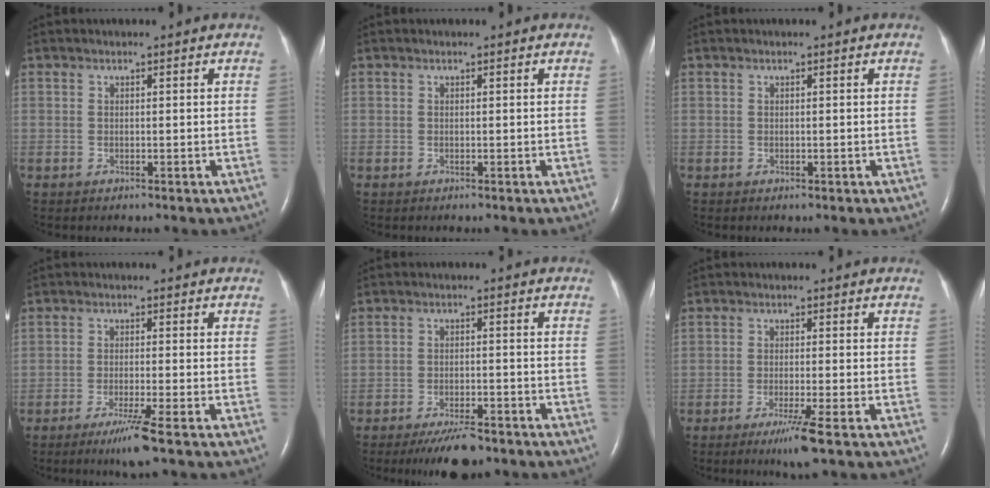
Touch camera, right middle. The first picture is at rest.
{"total": 0.0}
{"total": 0.0}
{"total": 4.6, "force": [-2.9, -0.8, 3.5], "torque": [-0.070, -0.016, -0.055]}
{"total": 6.4, "force": [-4.9, 1.6, 3.6], "torque": [-0.064, -0.008, -0.080]}
{"total": 4.3, "force": [-2.5, -0.6, 3.5], "torque": [-0.066, -0.016, -0.046]}